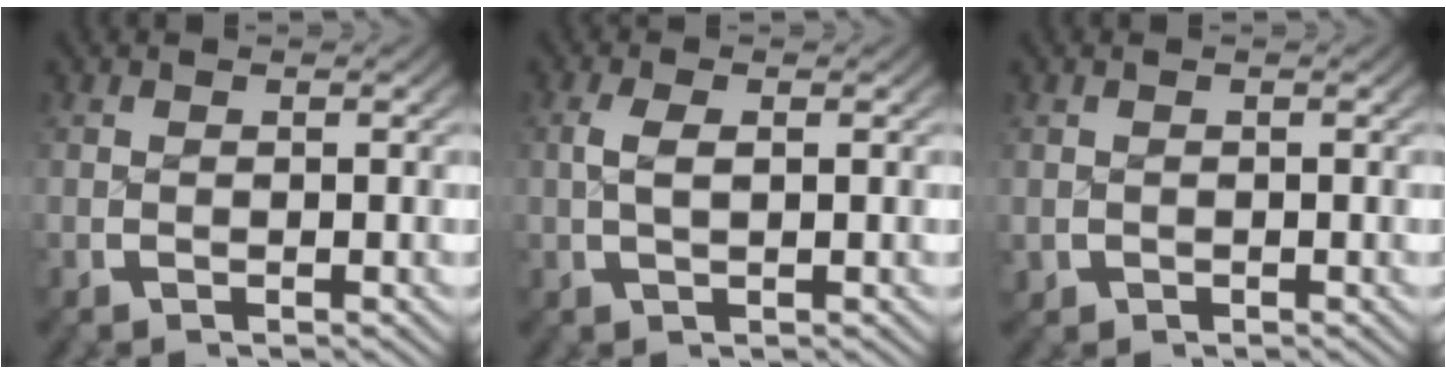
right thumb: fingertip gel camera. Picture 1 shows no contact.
{"total": 1.9, "force": [0.4, 0.8, 1.7], "torque": [-0.040, 0.004, 0.009]}
{"total": 1.0, "force": [-0.2, 1.0, 0.2], "torque": [-0.005, -0.007, 0.002]}